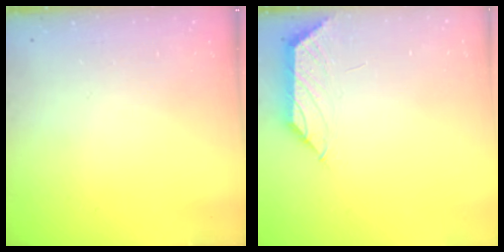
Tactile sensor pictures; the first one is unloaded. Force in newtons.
{"total": 1.5, "press": 1.3, "slide": 0.6}